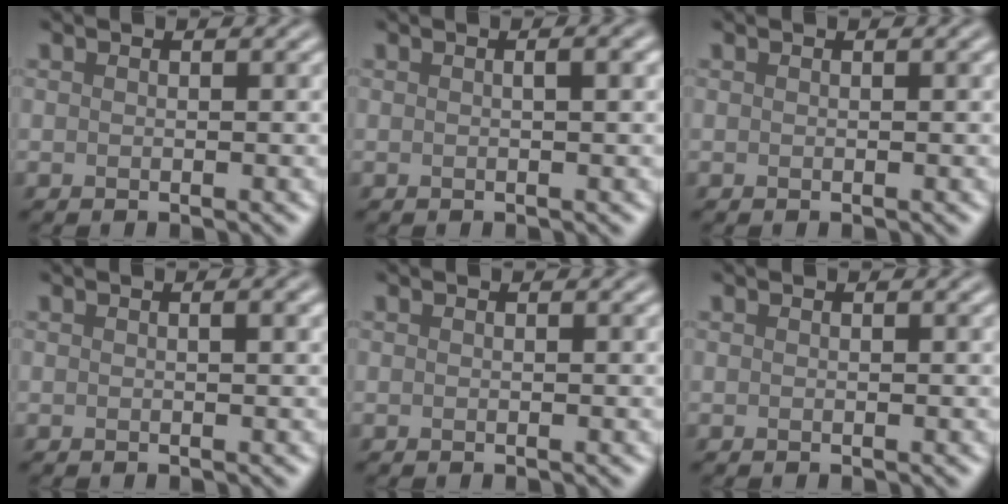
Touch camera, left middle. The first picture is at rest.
{"total": 2.1, "force": [0.6, 0.7, 1.9], "torque": [-0.021, 0.003, -0.002]}
{"total": 0.7, "force": [0.2, 0.2, 0.6], "torque": [-0.004, 0.004, 0.001]}
{"total": 1.4, "force": [0.4, 0.4, 1.2], "torque": [-0.015, 0.002, 0.001]}
{"total": 0.0}
{"total": 0.0}